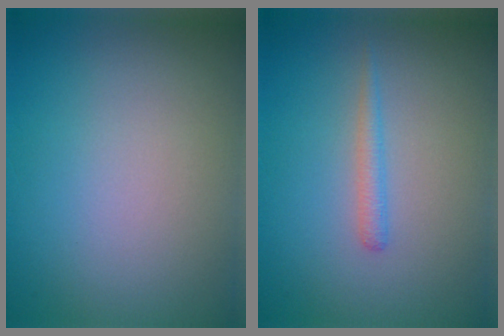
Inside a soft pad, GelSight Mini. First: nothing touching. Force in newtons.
{"total": 1.2, "press": 1.2, "slide": 0.0}